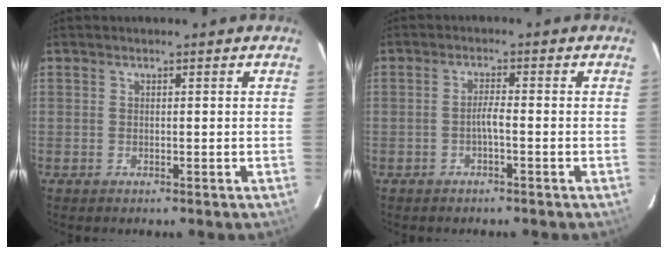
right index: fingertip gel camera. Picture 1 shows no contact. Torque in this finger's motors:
{"motor_torque": [0.18, 0.05, 0.16, 0.04]}